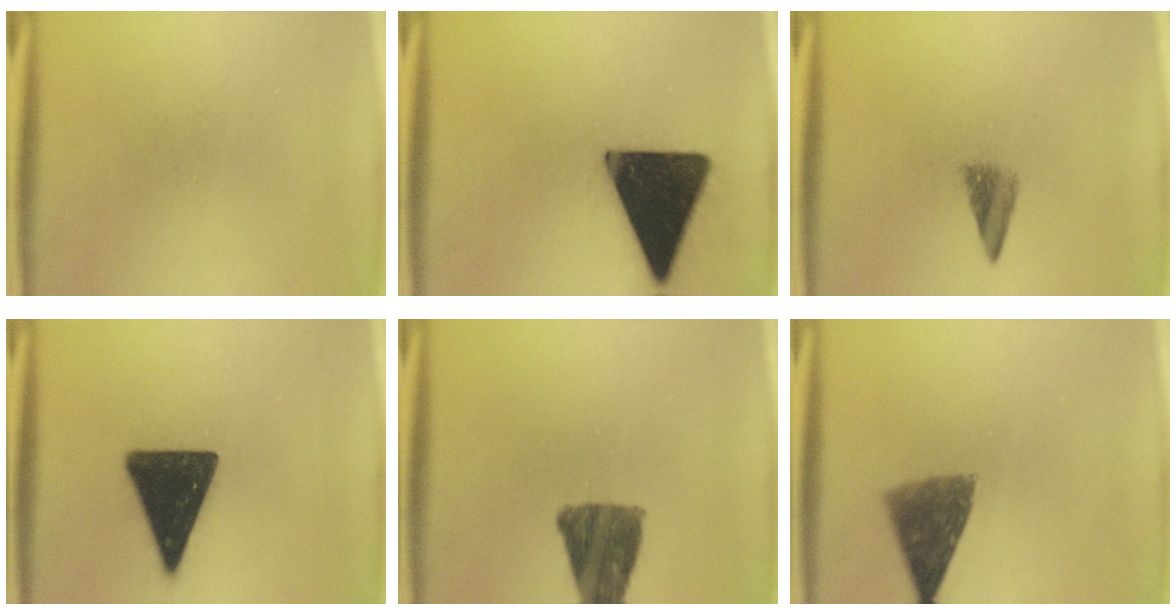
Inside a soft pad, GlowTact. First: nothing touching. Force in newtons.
{"total": 20.0}
{"total": 2.9}
{"total": 16.1}
{"total": 10.9}
{"total": 7.8}